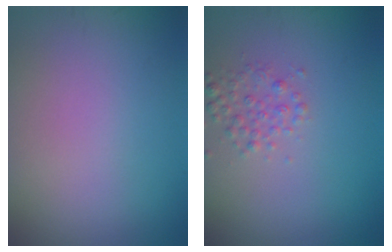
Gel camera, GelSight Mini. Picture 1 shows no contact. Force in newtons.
{"total": 1.8, "press": 1.8, "slide": 0.0}